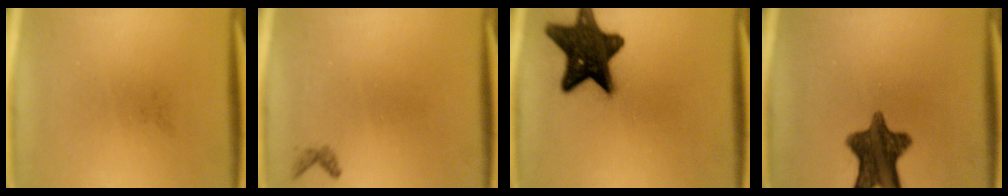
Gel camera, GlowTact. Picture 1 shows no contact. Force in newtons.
{"total": 0.7}
{"total": 15.0}
{"total": 10.9}